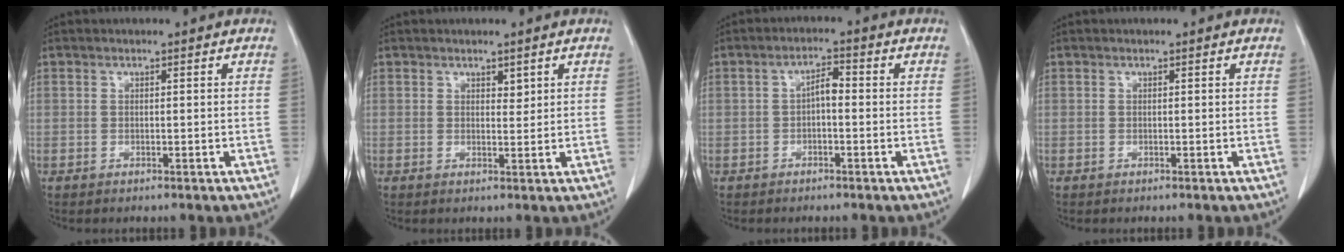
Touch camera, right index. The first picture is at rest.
{"total": 1.3, "force": [0.8, 0.6, 0.7], "torque": [-0.009, -0.005, 0.013]}
{"total": 2.7, "force": [-0.4, 1.0, 2.5], "torque": [-0.041, 0.010, -0.007]}
{"total": 0.0}